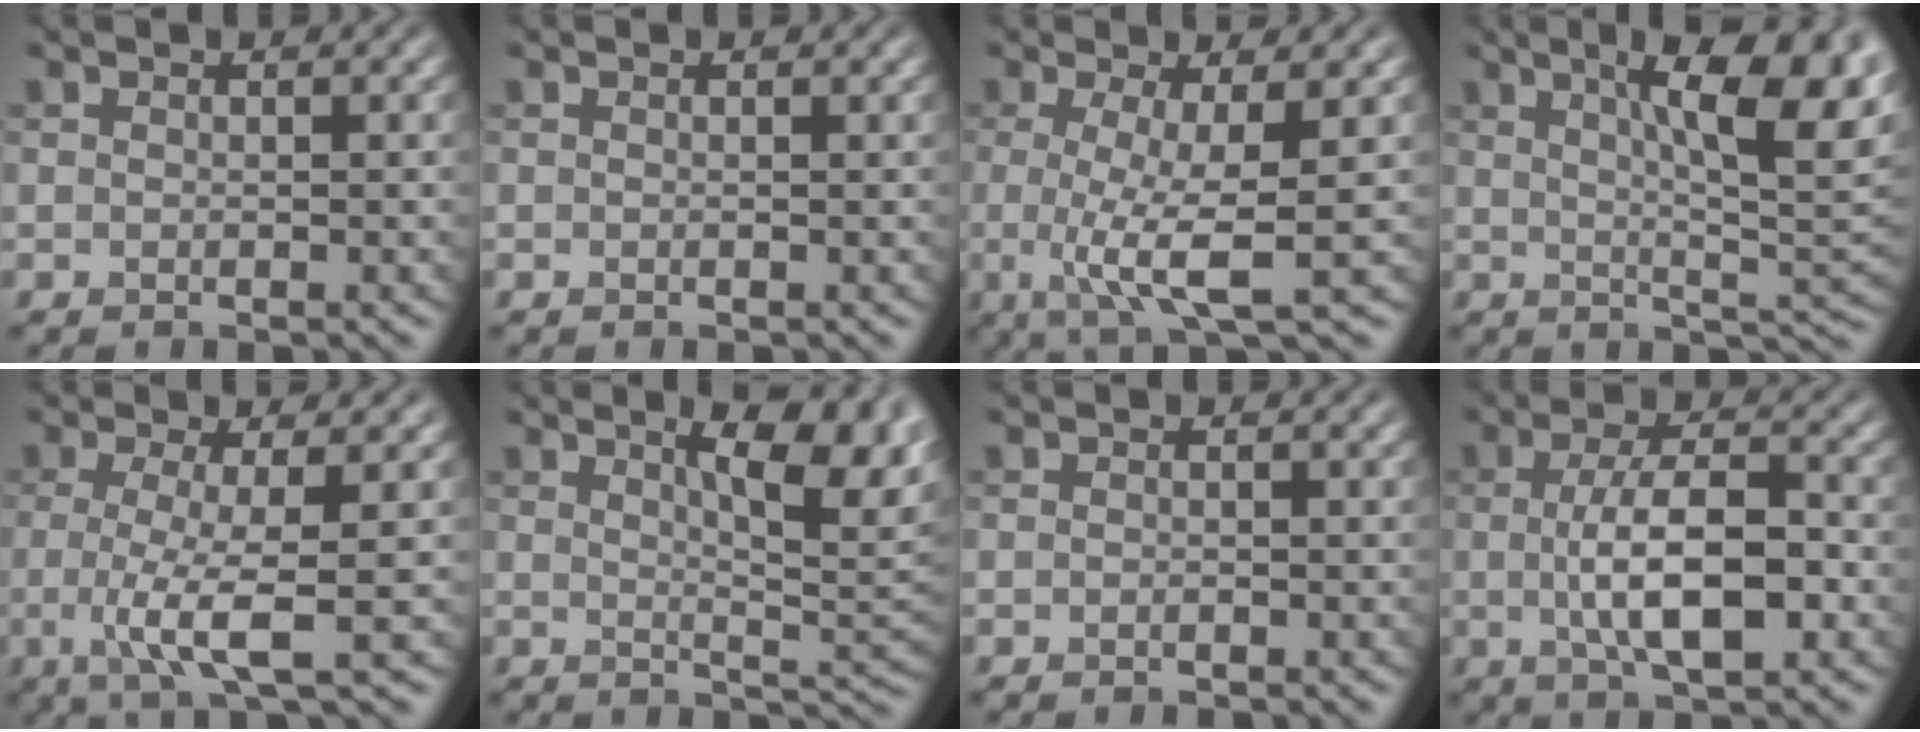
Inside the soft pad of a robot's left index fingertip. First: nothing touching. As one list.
[{"total": 0.0}, {"total": 5.9, "force": [-0.5, 1.0, 5.8], "torque": [-0.097, -0.009, -0.010]}, {"total": 12.9, "force": [5.1, 3.6, 11.3], "torque": [-0.127, 0.014, 0.071]}, {"total": 5.3, "force": [-0.6, 1.0, 5.1], "torque": [-0.090, -0.010, -0.014]}, {"total": 9.6, "force": [3.8, 2.7, 8.4], "torque": [-0.098, 0.015, 0.060]}, {"total": 0.0}, {"total": 7.3, "force": [-0.7, 2.7, 6.8], "torque": [-0.118, 0.000, -0.013]}]